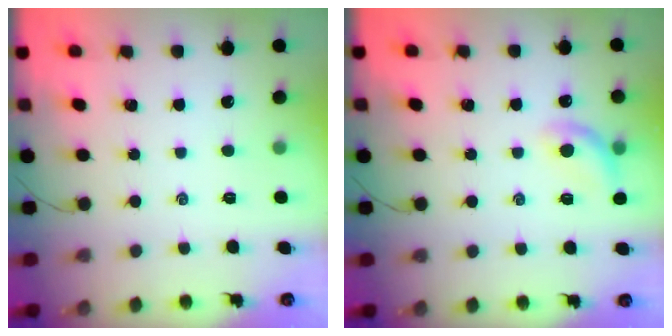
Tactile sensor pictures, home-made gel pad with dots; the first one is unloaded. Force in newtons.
{"total": 10.1, "press": 9.9, "slide": 2.1}